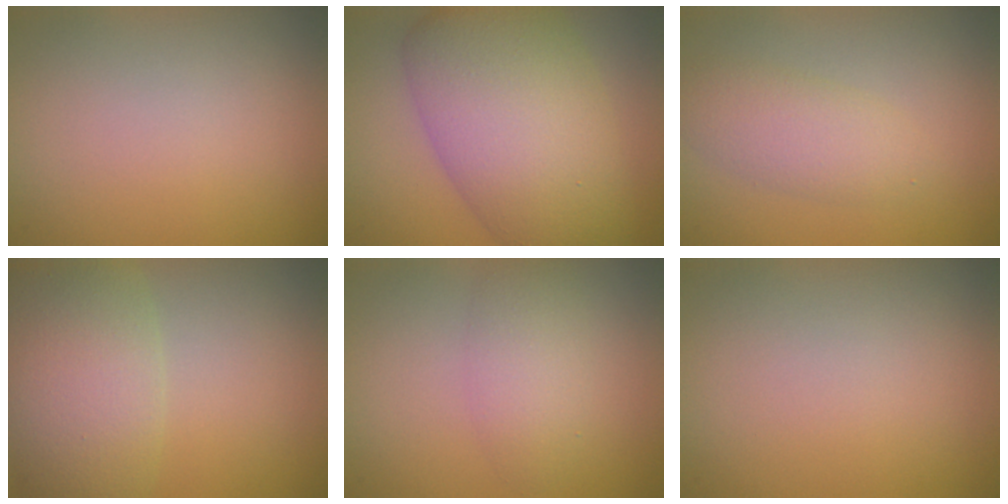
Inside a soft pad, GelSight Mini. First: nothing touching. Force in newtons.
{"total": 10.6, "press": 10.6, "slide": 0.4}
{"total": 2.8, "press": 2.8, "slide": 0.1}
{"total": 7.2, "press": 7.2, "slide": 0.4}
{"total": 2.7, "press": 2.7, "slide": 0.1}
{"total": 0.0}